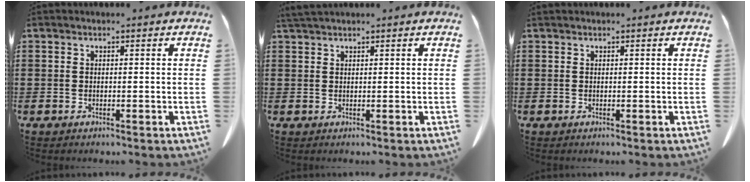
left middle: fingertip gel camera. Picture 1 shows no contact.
{"total": 1.5, "force": [1.4, 0.1, 0.6], "torque": [-0.016, -0.002, 0.028]}
{"total": 0.0}